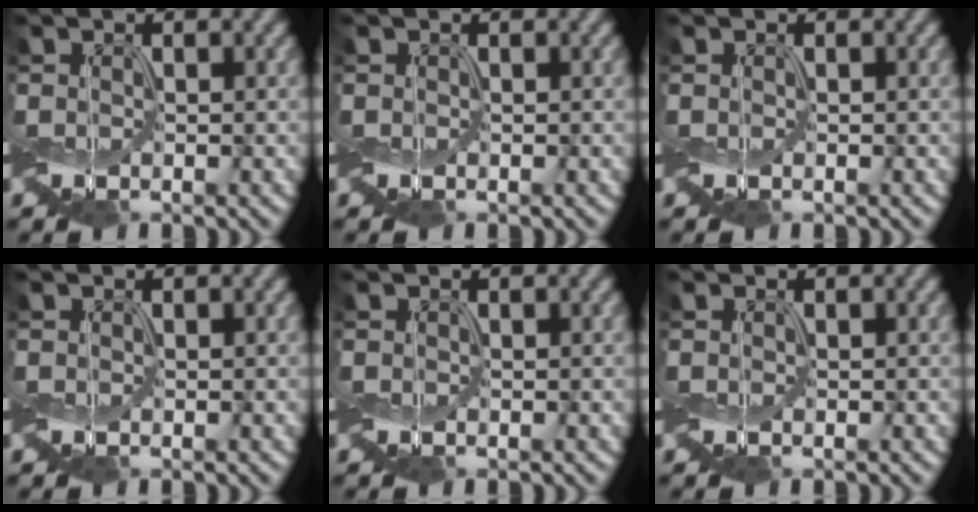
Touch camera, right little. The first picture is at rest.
{"total": 0.0}
{"total": 0.0}
{"total": 0.0}
{"total": 0.0}
{"total": 0.0}